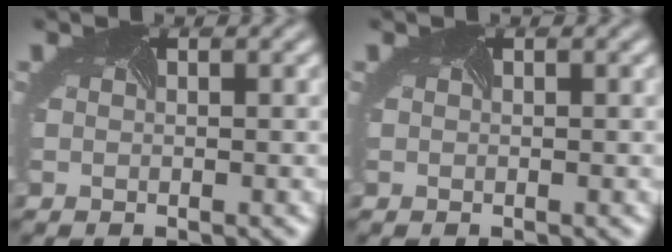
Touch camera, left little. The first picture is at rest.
{"total": 0.0}